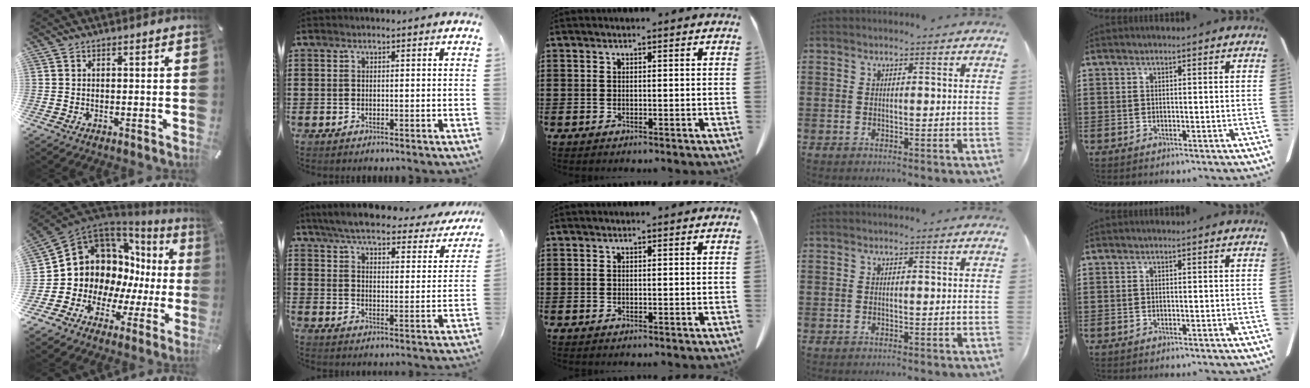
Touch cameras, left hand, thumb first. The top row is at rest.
{"thumb": {"total": 12.9, "force": [3.2, 11.4, 5.1], "torque": [-0.093, -0.058, 0.075]}, "index": {"total": 6.1, "force": [5.6, 0.6, 2.5], "torque": [-0.074, -0.032, 0.094]}}